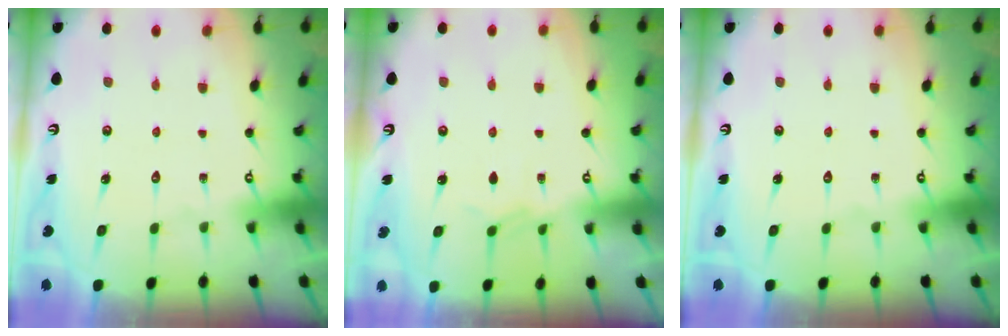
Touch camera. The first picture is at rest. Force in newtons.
{"total": 5.2, "press": 5.1, "slide": 0.6}
{"total": 0.0}